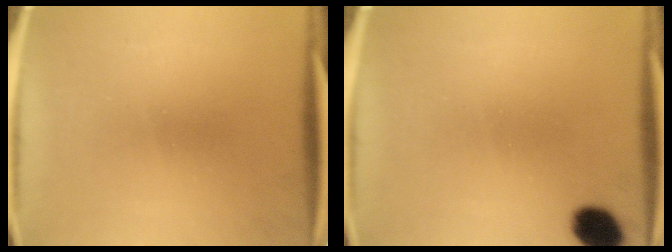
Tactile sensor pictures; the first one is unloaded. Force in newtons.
{"total": 6.4}